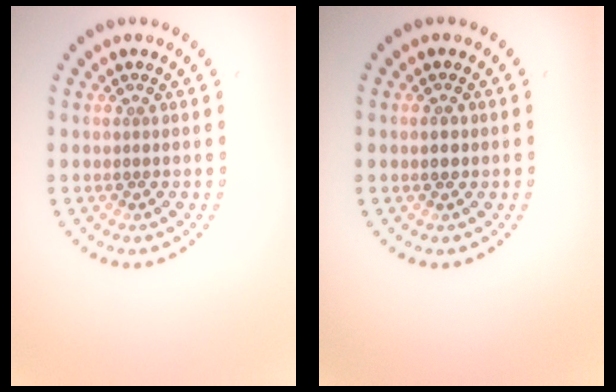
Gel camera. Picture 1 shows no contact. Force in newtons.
{"total": 1.0, "press": 1.0, "slide": 0.2}